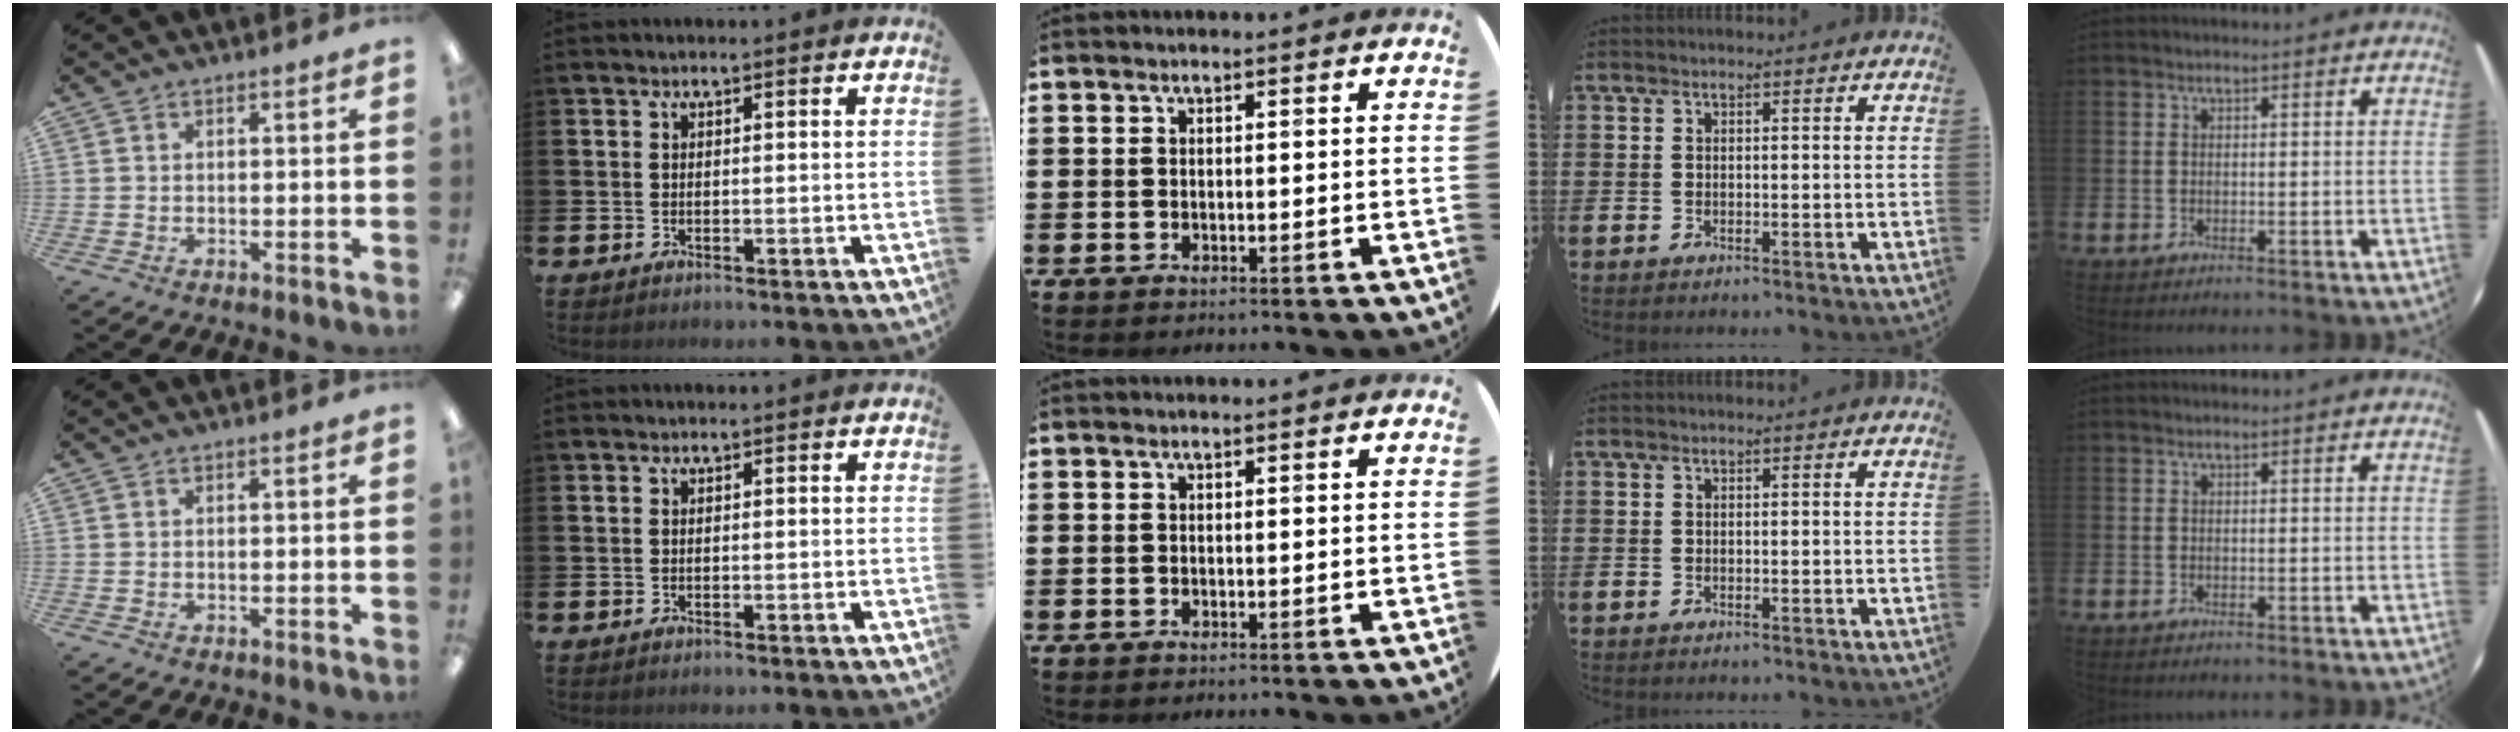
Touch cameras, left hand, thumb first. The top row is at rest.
{}